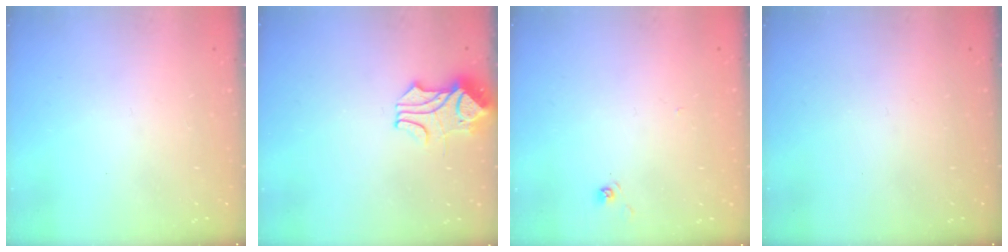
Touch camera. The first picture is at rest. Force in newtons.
{"total": 1.7, "press": 1.3, "slide": 1.1}
{"total": 2.7, "press": 2.7, "slide": 0.2}
{"total": 0.0}